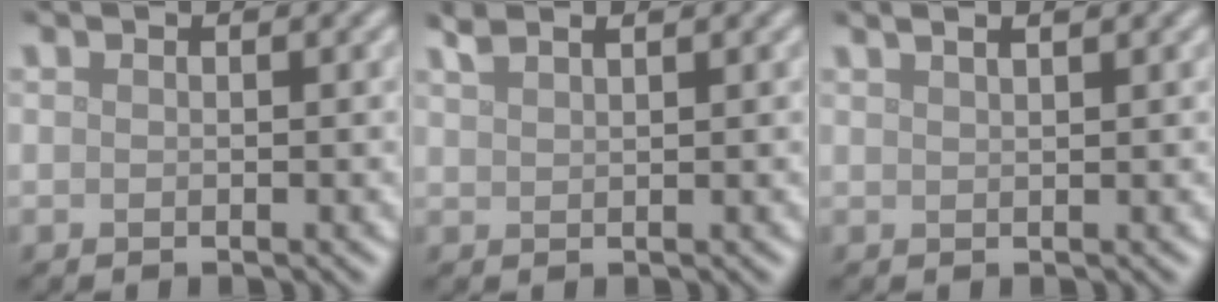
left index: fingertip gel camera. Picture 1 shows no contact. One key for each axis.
{"total": 1.8, "fx": 1.5, "fy": 0.4, "fz": 0.9, "tx": -0.013, "ty": 0.008, "tz": 0.024}
{"total": 3.2, "fx": 2.0, "fy": 1.4, "fz": 2.1, "tx": -0.008, "ty": 0.020, "tz": -0.006}